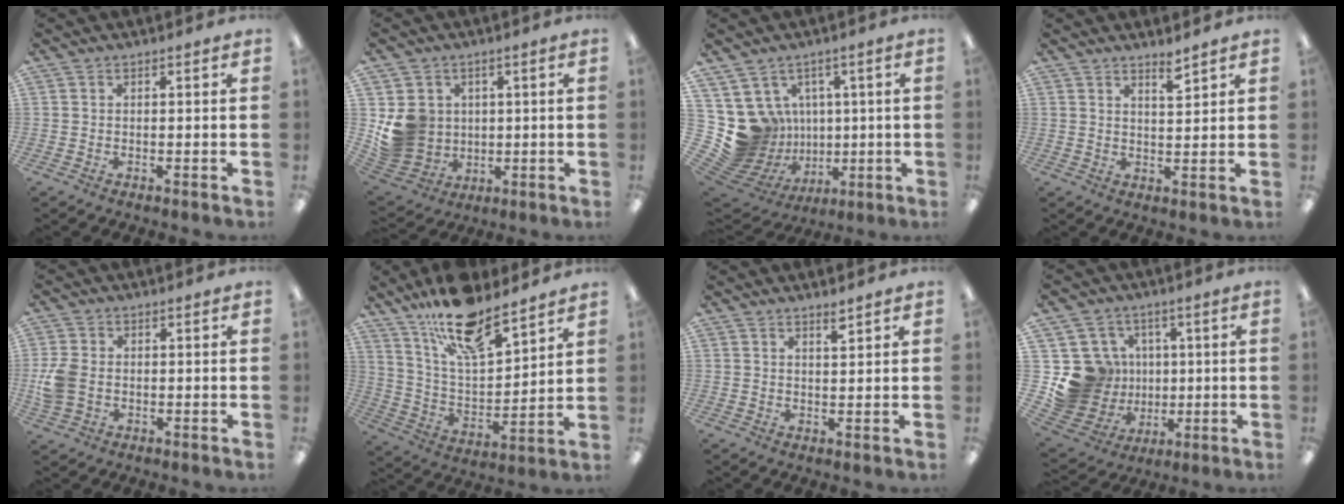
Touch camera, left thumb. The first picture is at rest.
{"total": 9.8, "force": [1.5, 9.3, 2.6], "torque": [-0.072, -0.003, 0.042]}
{"total": 13.3, "force": [1.0, 12.9, 3.2], "torque": [-0.092, -0.030, 0.051]}
{"total": 3.7, "force": [3.2, 0.6, 1.8], "torque": [-0.019, -0.022, 0.052]}
{"total": 6.6, "force": [-0.6, 5.0, 4.2], "torque": [-0.084, 0.005, -0.009]}
{"total": 18.1, "force": [13.9, 6.2, 9.8], "torque": [-0.177, -0.078, 0.241]}
{"total": 2.0, "force": [1.7, 0.1, 1.0], "torque": [-0.016, -0.006, 0.030]}
{"total": 16.9, "force": [0.8, 16.1, 5.2], "torque": [-0.120, -0.005, 0.048]}